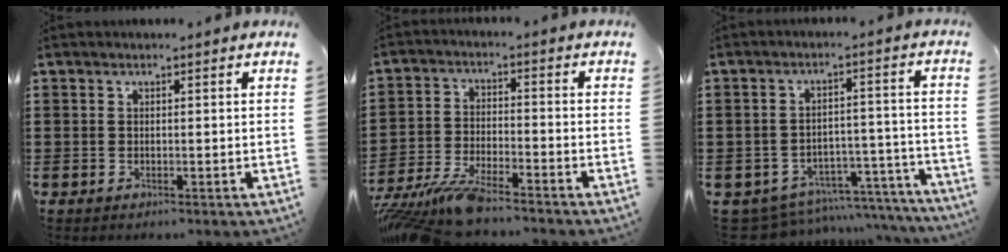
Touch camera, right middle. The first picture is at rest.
{"total": 7.6, "force": [-6.9, 0.6, 3.1], "torque": [-0.084, -0.009, -0.138]}
{"total": 6.2, "force": [-5.8, 2.0, 1.3], "torque": [-0.026, 0.019, -0.111]}